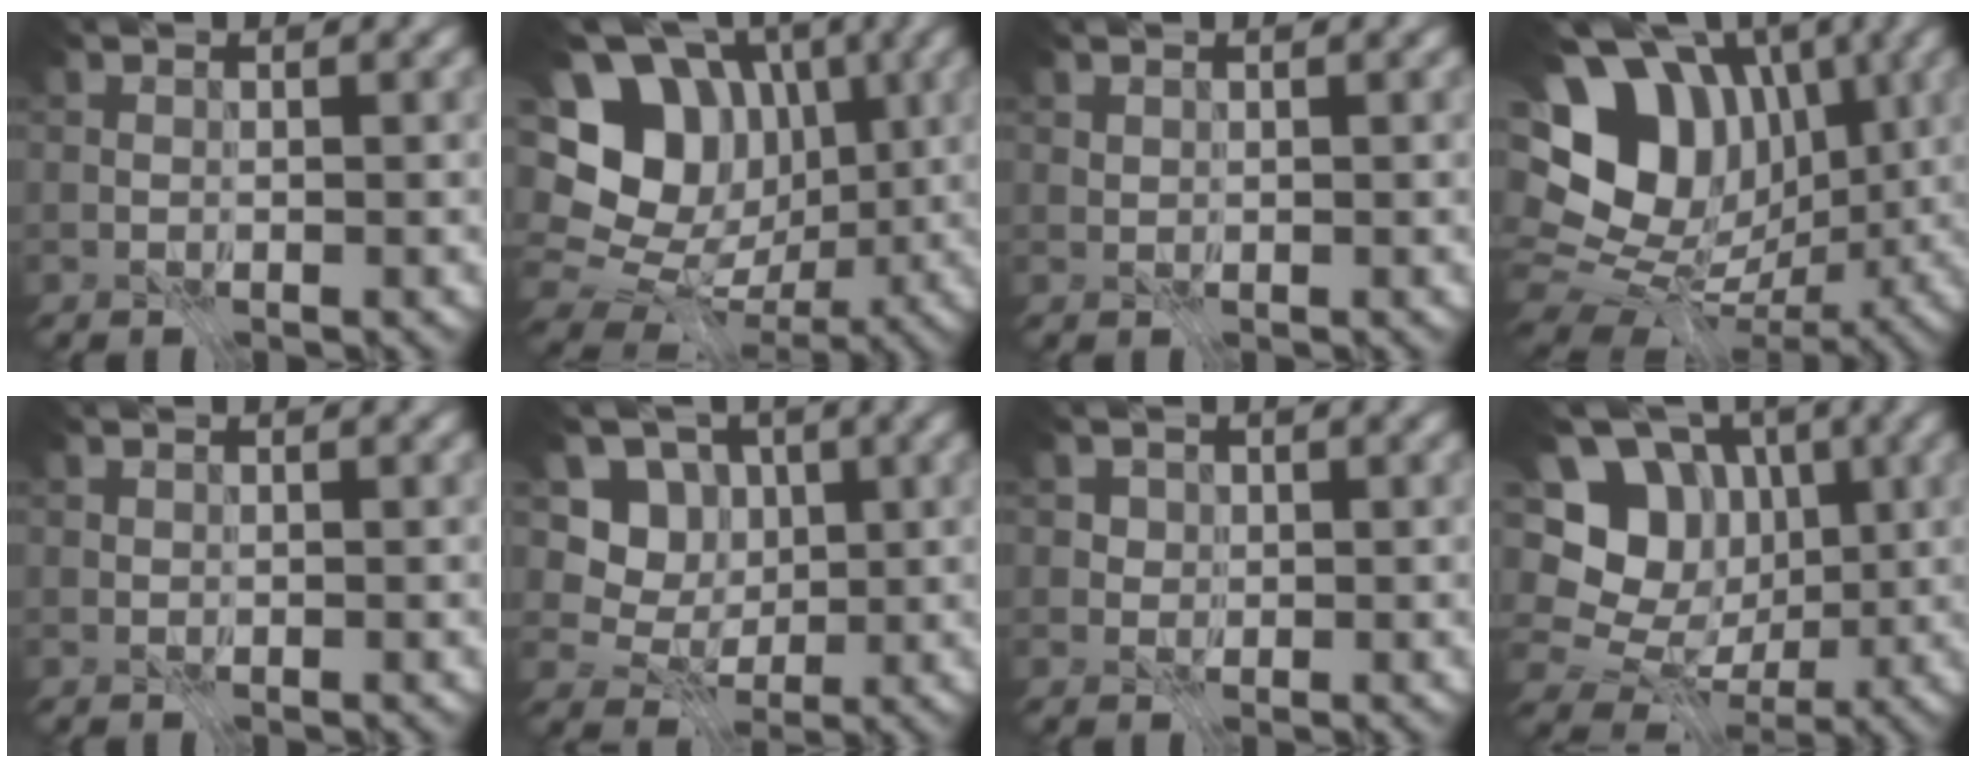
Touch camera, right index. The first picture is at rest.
{"total": 15.2, "force": [1.9, 12.7, 8.2], "torque": [-0.157, 0.032, 0.021]}
{"total": 0.5, "force": [0.4, 0.3, 0.2], "torque": [-0.006, -0.001, 0.012]}
{"total": 13.9, "force": [1.8, 10.8, 8.5], "torque": [-0.137, 0.018, 0.033]}
{"total": 0.0}
{"total": 5.3, "force": [0.4, 4.7, 2.3], "torque": [-0.030, -0.005, -0.022]}
{"total": 2.0, "force": [0.8, 1.6, 0.7], "torque": [-0.024, -0.005, 0.025]}
{"total": 10.9, "force": [0.7, 9.5, 5.3], "torque": [-0.112, 0.027, -0.009]}